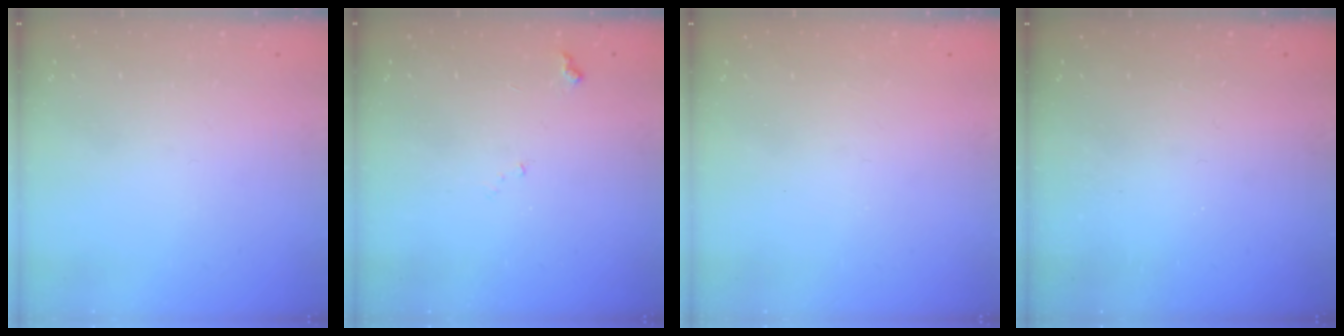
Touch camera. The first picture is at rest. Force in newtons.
{"total": 7.4, "press": 7.4, "slide": 0.8}
{"total": 1.5, "press": 1.3, "slide": 0.9}
{"total": 0.9, "press": 0.9, "slide": 0.3}